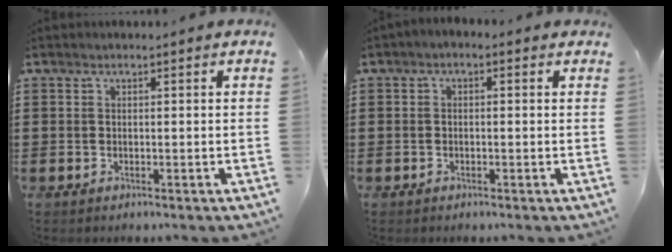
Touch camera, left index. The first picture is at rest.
{"total": 1.1, "force": [-1.0, 0.3, 0.3], "torque": [-0.009, -0.001, -0.021]}